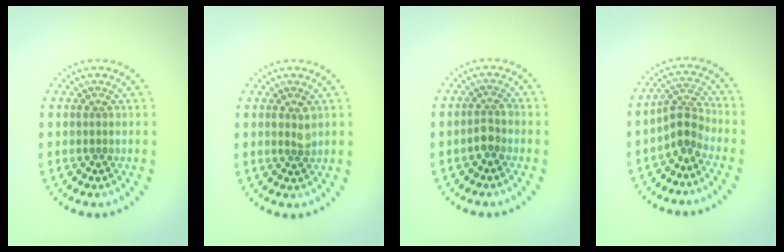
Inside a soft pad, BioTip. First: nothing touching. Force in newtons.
{"total": 1.1, "press": 1.1, "slide": 0.3}
{"total": 1.5, "press": 1.2, "slide": 0.9}
{"total": 2.5, "press": 1.8, "slide": 1.8}